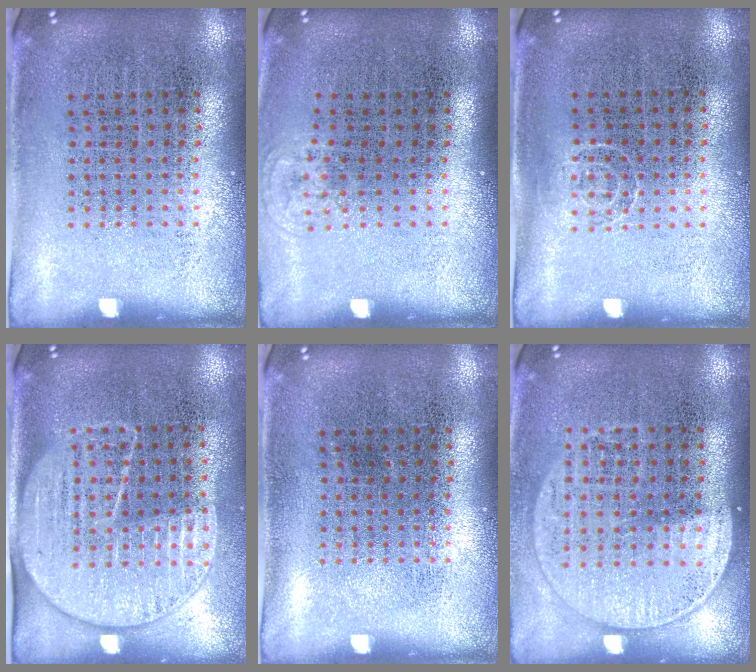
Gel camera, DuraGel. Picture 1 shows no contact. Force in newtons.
{"total": 0.6, "press": 0.5, "slide": 0.3}
{"total": 0.6, "press": 0.4, "slide": 0.4}
{"total": 1.8, "press": 1.5, "slide": 0.9}
{"total": 0.0}
{"total": 1.5, "press": 1.4, "slide": 0.6}